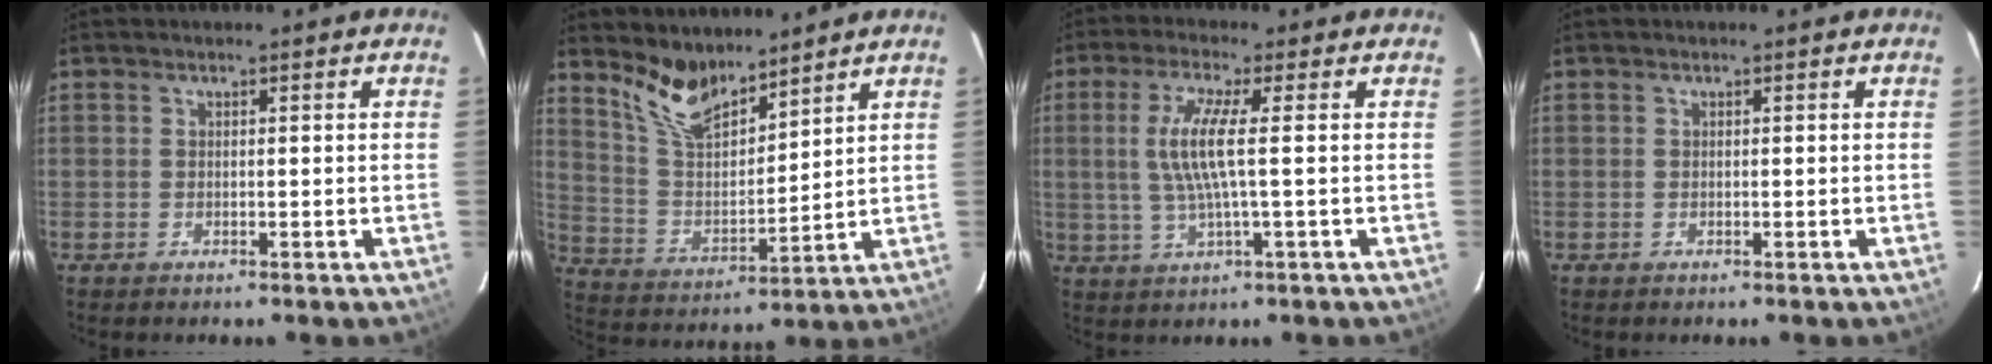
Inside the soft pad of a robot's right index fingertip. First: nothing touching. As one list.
[{"total": 10.6, "force": [8.7, 3.5, 4.9], "torque": [-0.100, -0.001, 0.175]}, {"total": 7.6, "force": [0.5, -0.1, 7.6], "torque": [-0.152, -0.004, 0.013]}, {"total": 0.0}]